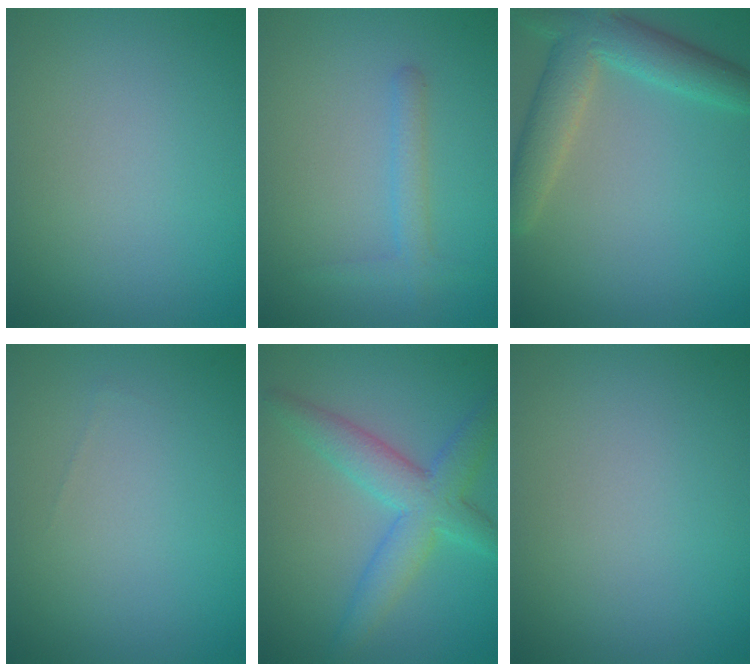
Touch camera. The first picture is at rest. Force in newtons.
{"total": 1.7, "press": 1.7, "slide": 0.1}
{"total": 5.8, "press": 5.8, "slide": 0.4}
{"total": 0.0}
{"total": 5.1, "press": 5.1, "slide": 0.1}
{"total": 0.0}